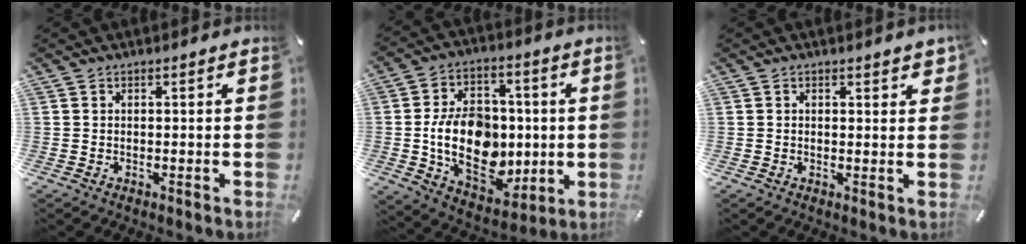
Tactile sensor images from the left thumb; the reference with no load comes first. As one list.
[{"total": 18.2, "force": [-1.6, 13.1, 12.5], "torque": [-0.231, -0.002, -0.022]}, {"total": 1.3, "force": [0.8, 0.6, 0.8], "torque": [0.000, -0.004, 0.011]}]